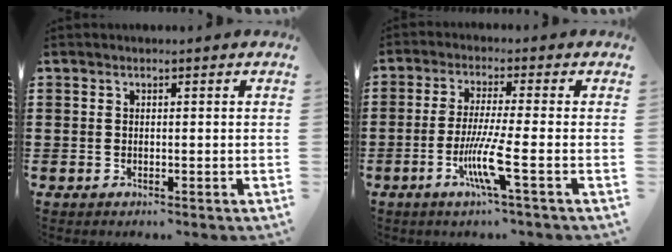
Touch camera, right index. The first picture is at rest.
{"total": 7.4, "force": [-2.6, 0.0, 6.9], "torque": [-0.143, -0.020, -0.053]}